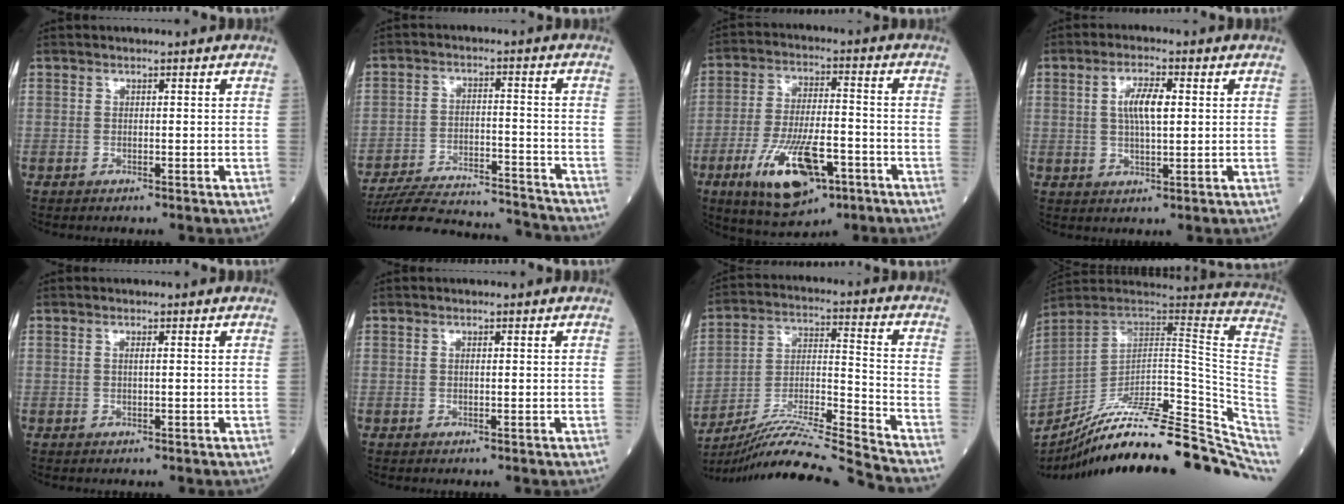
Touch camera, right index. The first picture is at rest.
{"total": 17.5, "force": [-16.9, 2.2, 4.0], "torque": [-0.085, 0.004, -0.249]}
{"total": 13.9, "force": [-6.4, 4.8, 11.3], "torque": [-0.215, -0.011, -0.102]}
{"total": 5.6, "force": [1.1, 1.4, 5.3], "torque": [-0.103, 0.007, 0.022]}
{"total": 0.7, "force": [0.1, 0.0, 0.7], "torque": [-0.015, 0.000, 0.001]}
{"total": 0.5, "force": [0.1, 0.1, 0.5], "torque": [-0.012, 0.000, 0.001]}
{"total": 18.8, "force": [-17.6, -3.0, 5.9], "torque": [-0.112, -0.006, -0.304]}
{"total": 30.4, "force": [-23.8, 6.3, 17.9], "torque": [-0.174, -0.007, -0.340]}